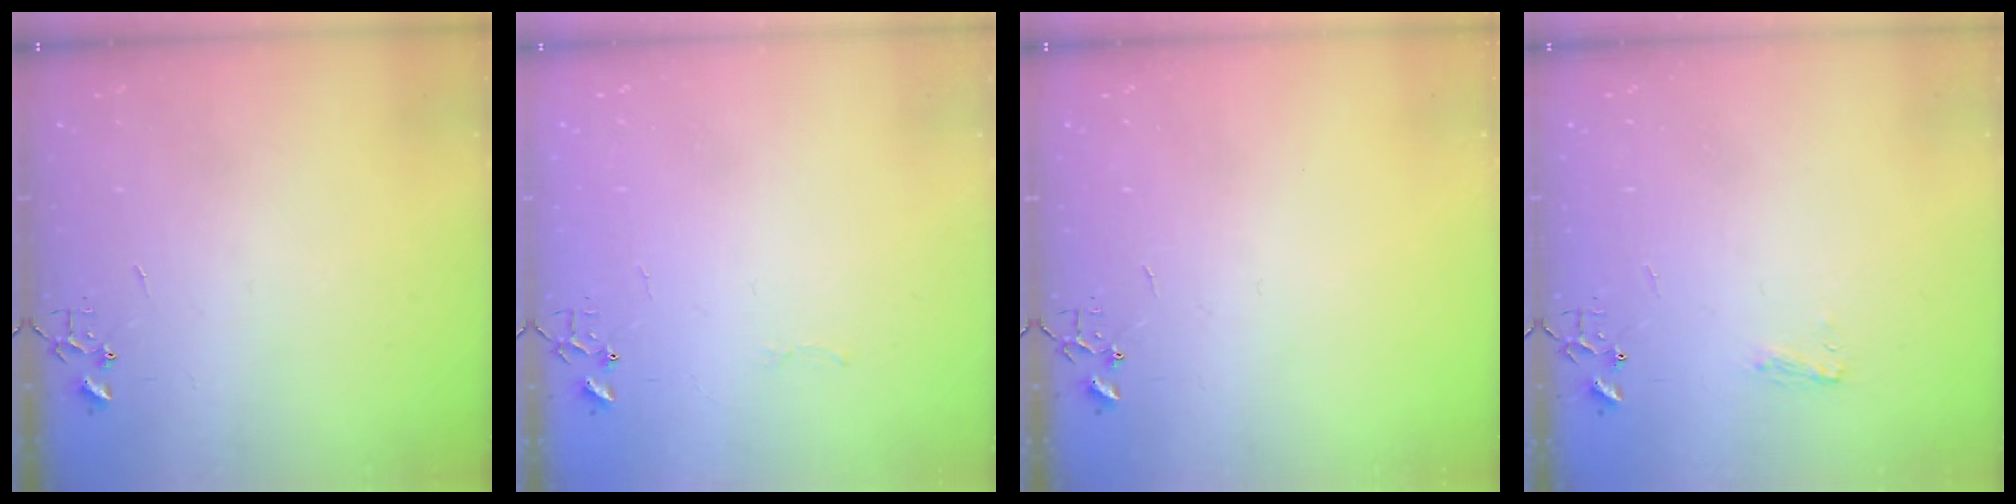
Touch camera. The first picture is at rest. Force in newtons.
{"total": 2.5, "press": 2.5, "slide": 0.4}
{"total": 0.0}
{"total": 5.7, "press": 5.7, "slide": 0.7}